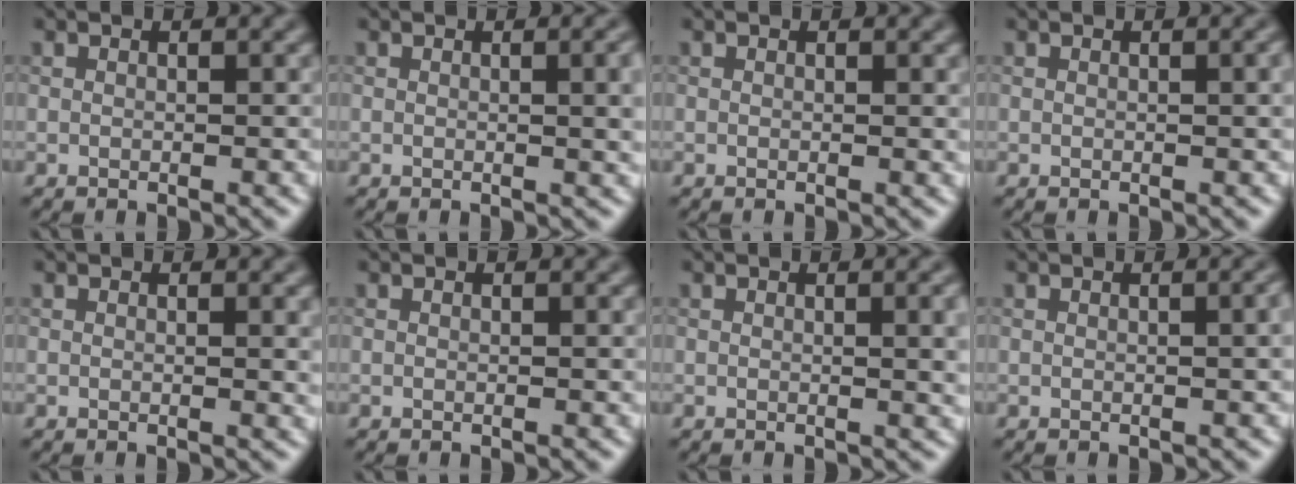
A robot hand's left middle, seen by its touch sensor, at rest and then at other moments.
{"total": 3.8, "force": [0.5, 1.3, 3.6], "torque": [-0.036, 0.009, 0.004]}
{"total": 0.0}
{"total": 1.5, "force": [0.2, 0.4, 1.5], "torque": [-0.016, 0.004, 0.000]}
{"total": 1.0, "force": [0.3, 0.3, 1.0], "torque": [-0.008, -0.001, 0.002]}
{"total": 0.0}
{"total": 3.5, "force": [0.5, 1.1, 3.2], "torque": [-0.033, 0.006, 0.004]}
{"total": 2.0, "force": [0.2, 0.6, 1.8], "torque": [-0.015, 0.007, -0.001]}